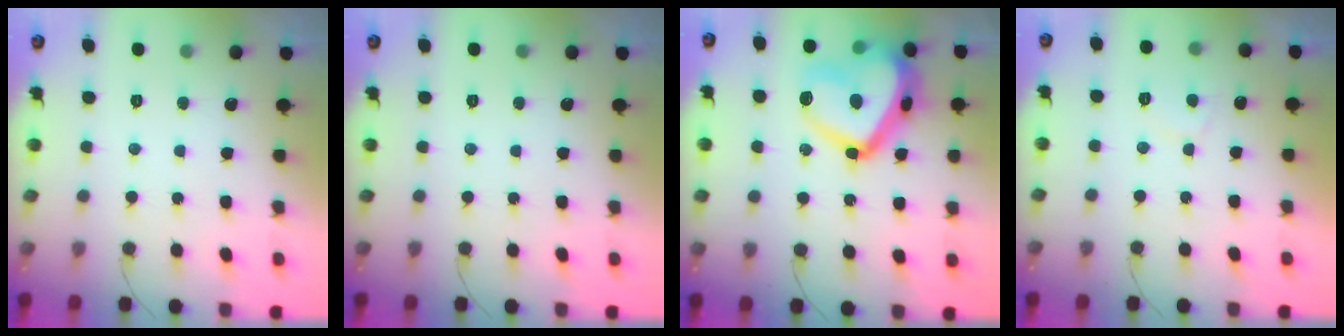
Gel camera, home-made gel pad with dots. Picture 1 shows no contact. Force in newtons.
{"total": 0.0}
{"total": 23.5, "press": 23.5, "slide": 1.6}
{"total": 3.0, "press": 2.9, "slide": 0.7}